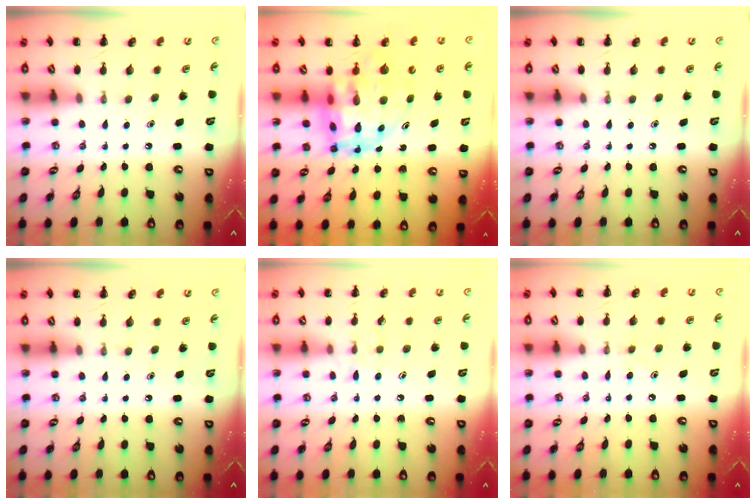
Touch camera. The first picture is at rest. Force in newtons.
{"total": 16.5, "press": 15.8, "slide": 4.7}
{"total": 0.0}
{"total": 0.0}
{"total": 5.9, "press": 5.5, "slide": 2.2}
{"total": 2.5, "press": 2.3, "slide": 0.8}